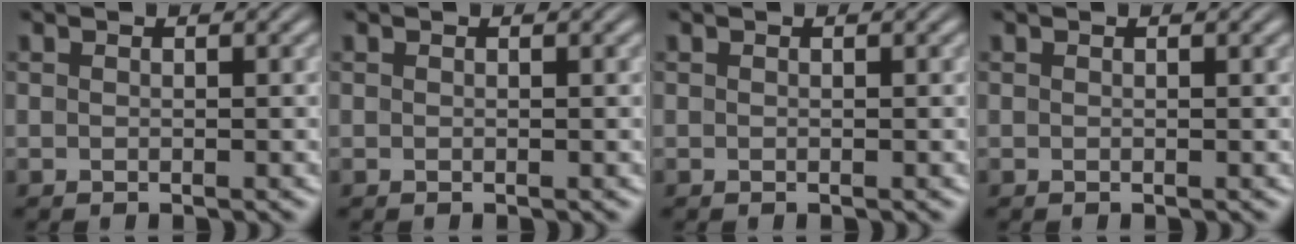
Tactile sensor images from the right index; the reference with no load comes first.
{"total": 0.0}
{"total": 0.0}
{"total": 0.0}